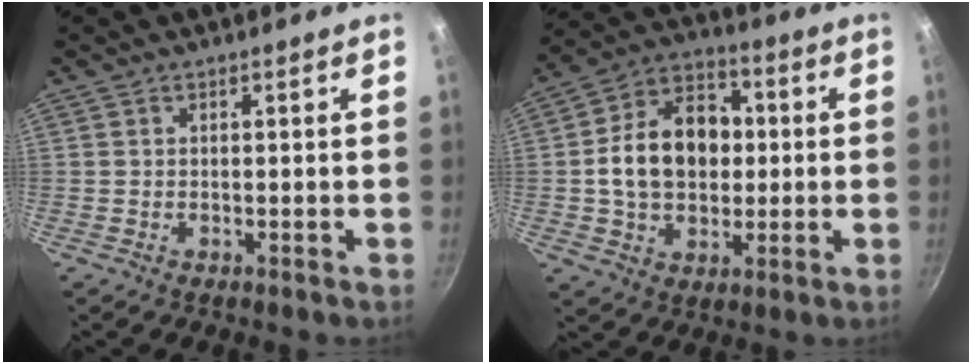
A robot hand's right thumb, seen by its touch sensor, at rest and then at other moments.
{"total": 16.1, "force": [0.7, 11.9, 10.8], "torque": [-0.146, 0.026, 0.001]}